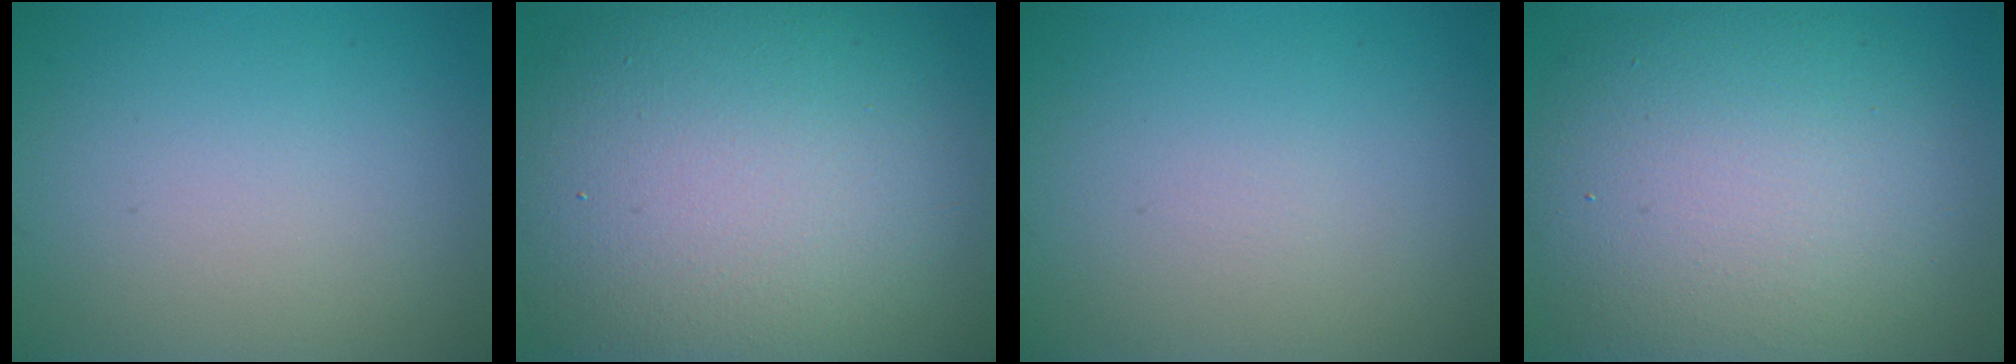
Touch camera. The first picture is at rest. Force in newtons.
{"total": 15.8, "press": 15.8, "slide": 1.3}
{"total": 0.0}
{"total": 12.1, "press": 12.1, "slide": 0.6}